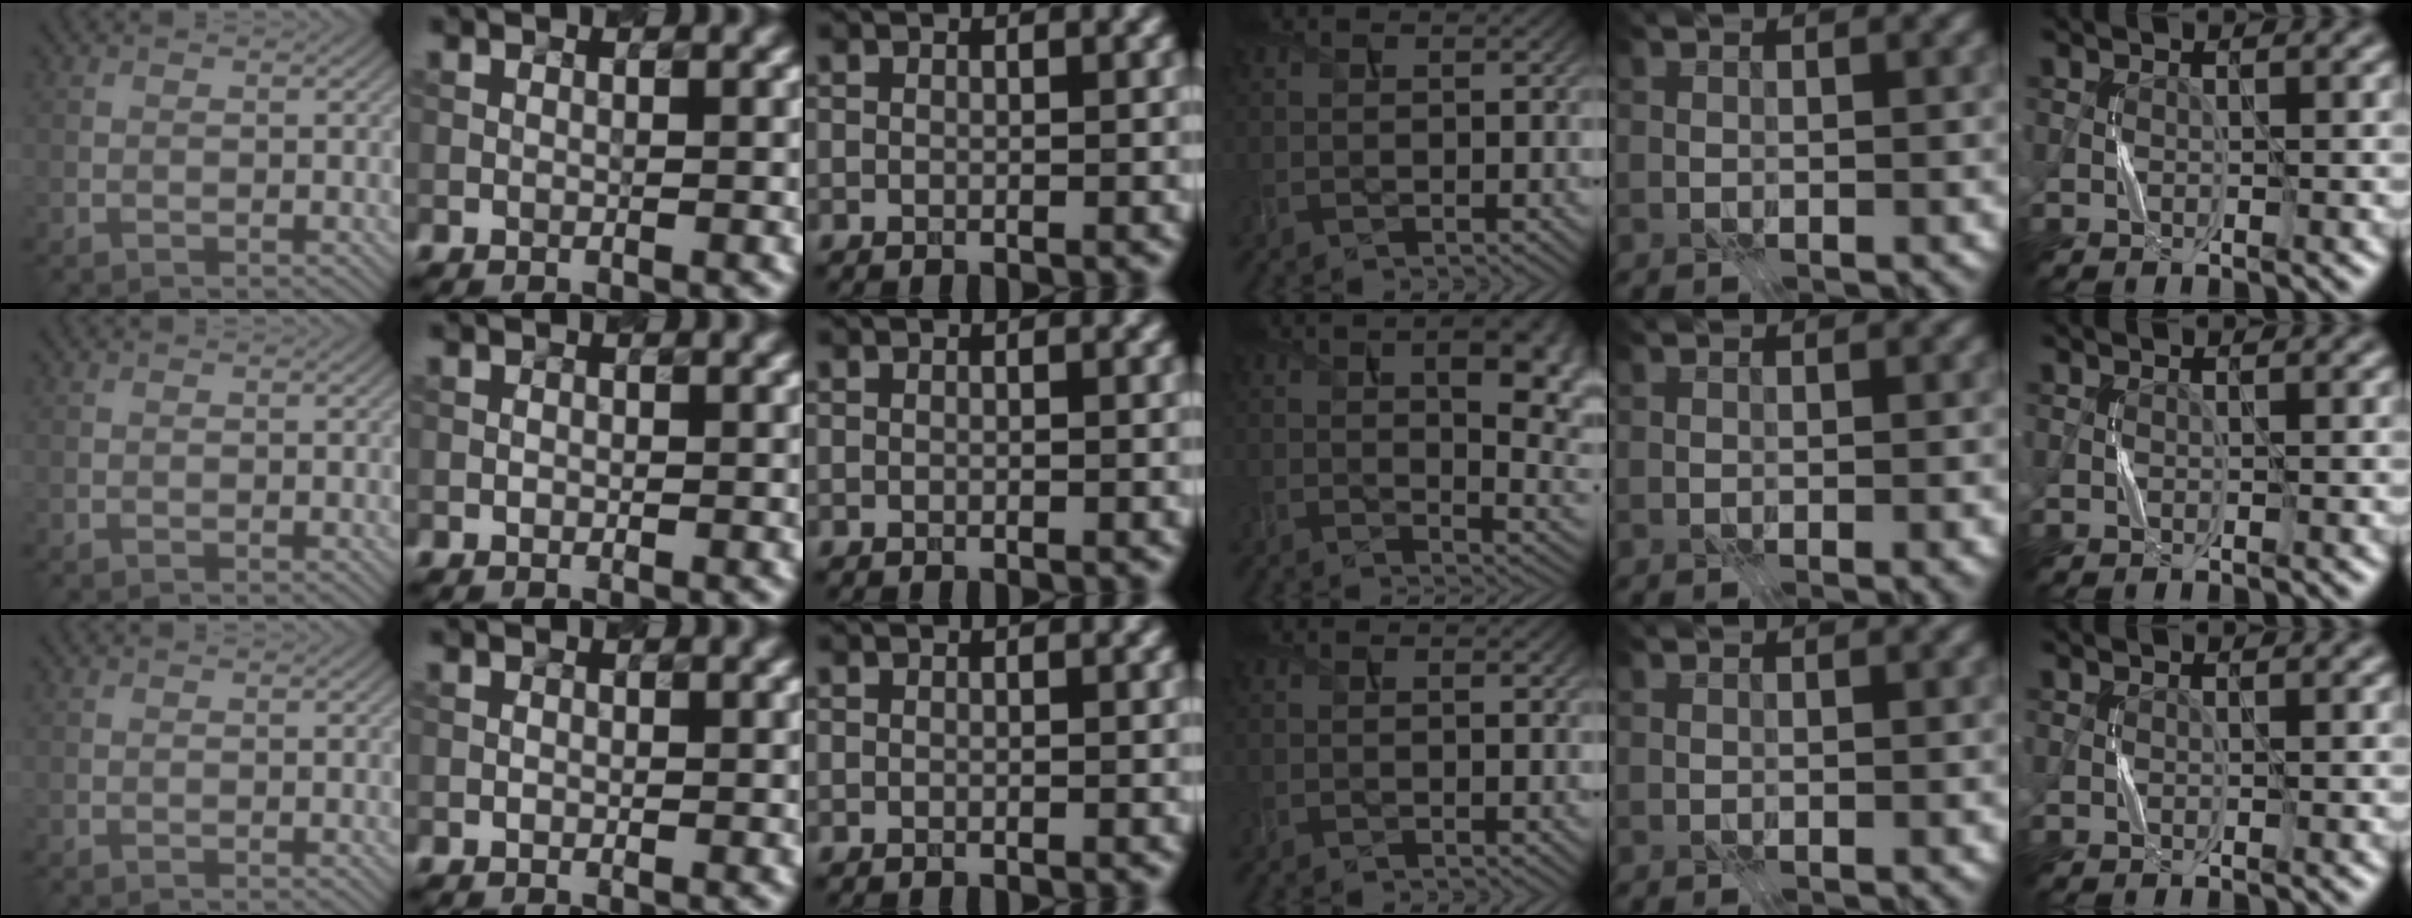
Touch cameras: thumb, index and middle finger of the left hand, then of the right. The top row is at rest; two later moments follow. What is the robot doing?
{"motion": "press", "object": "syringe"}